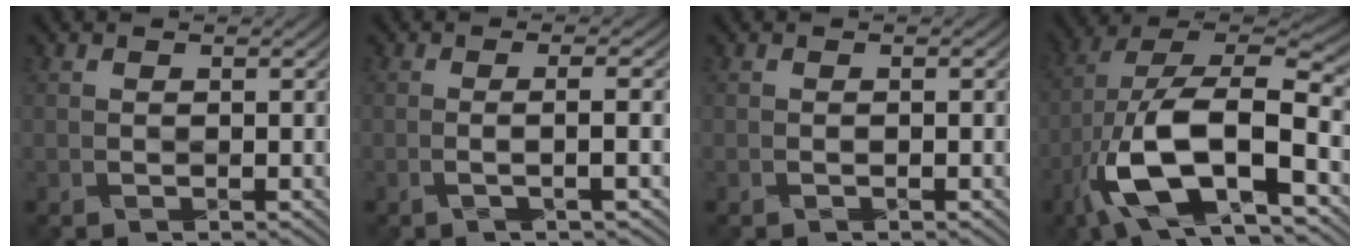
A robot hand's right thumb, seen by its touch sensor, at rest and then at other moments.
{"total": 3.0, "force": [-0.7, 0.1, 2.9], "torque": [-0.042, 0.010, -0.024]}
{"total": 0.5, "force": [-0.3, 0.0, 0.5], "torque": [-0.009, 0.004, -0.006]}
{"total": 15.8, "force": [-6.4, 6.4, 12.9], "torque": [-0.259, -0.006, -0.124]}